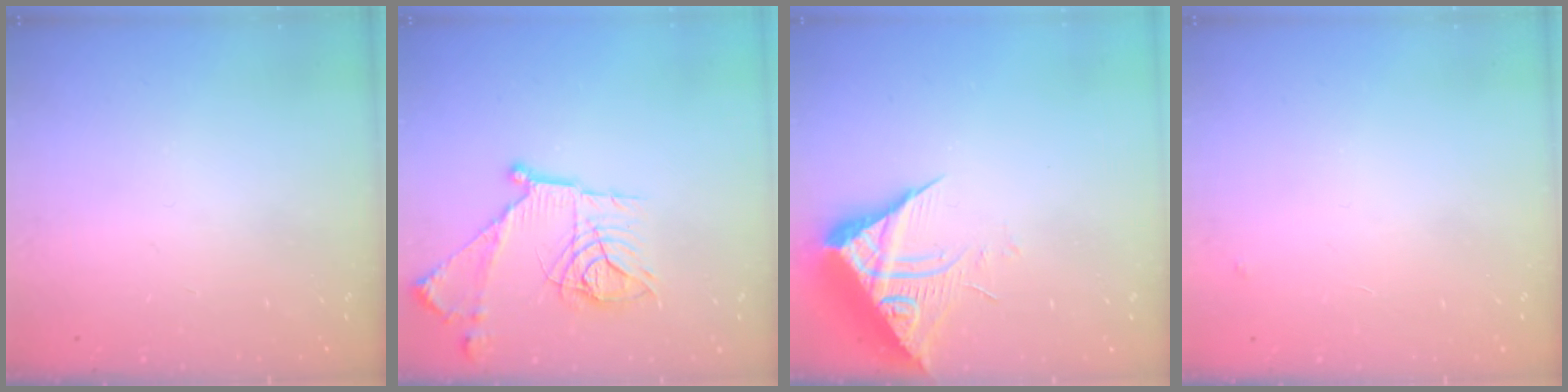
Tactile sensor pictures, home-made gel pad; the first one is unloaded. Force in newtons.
{"total": 18.7, "press": 18.6, "slide": 1.5}
{"total": 8.8, "press": 8.7, "slide": 0.9}
{"total": 3.8, "press": 3.8, "slide": 0.2}